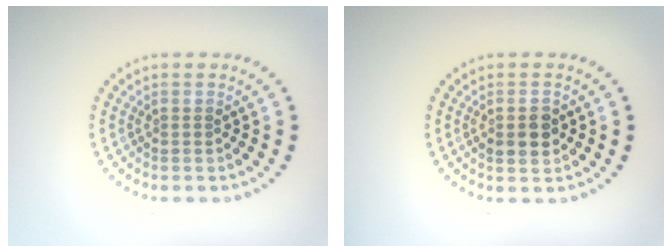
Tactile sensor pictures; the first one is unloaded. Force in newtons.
{"total": 2.2, "press": 2.1, "slide": 0.2}